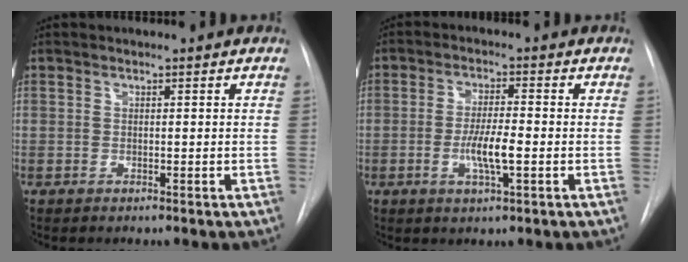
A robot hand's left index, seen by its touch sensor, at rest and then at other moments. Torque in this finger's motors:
{"motor_torque": [0.50, 0.47, 0.19, 0.05]}